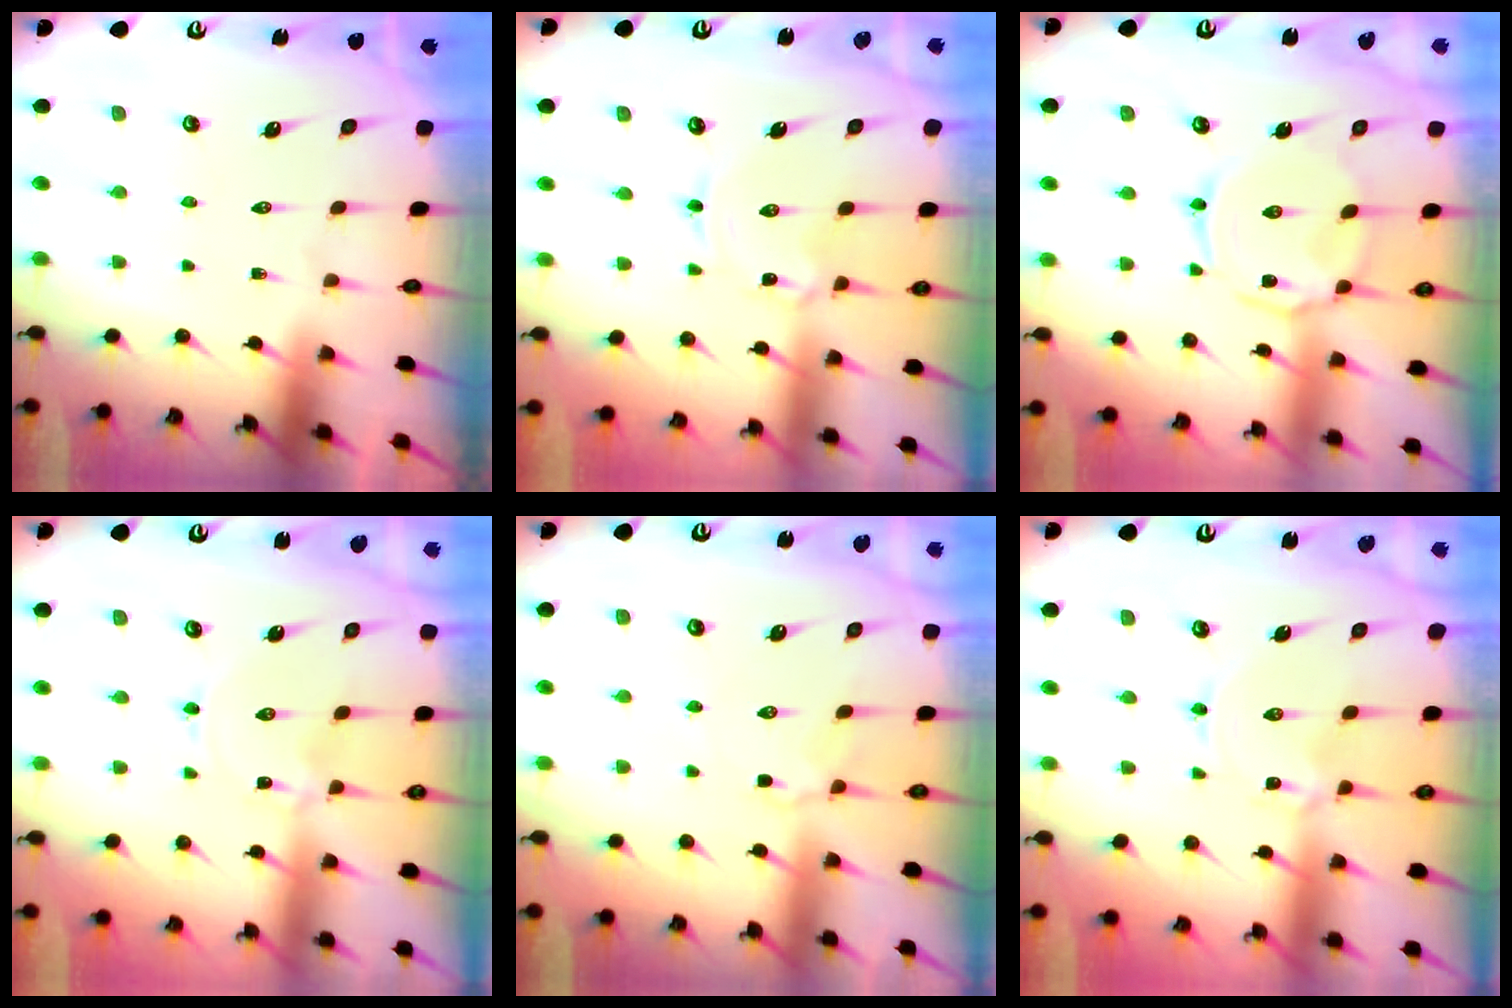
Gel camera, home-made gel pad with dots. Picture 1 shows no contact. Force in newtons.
{"total": 1.7, "press": 1.7, "slide": 0.1}
{"total": 6.0, "press": 6.0, "slide": 0.6}
{"total": 0.0}
{"total": 2.6, "press": 2.5, "slide": 0.7}
{"total": 1.2, "press": 1.2, "slide": 0.2}